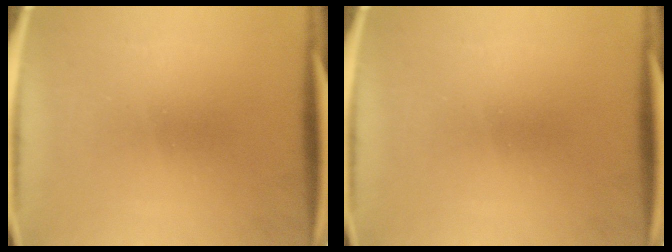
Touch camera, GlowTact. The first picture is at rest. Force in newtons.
{"total": 0.0}